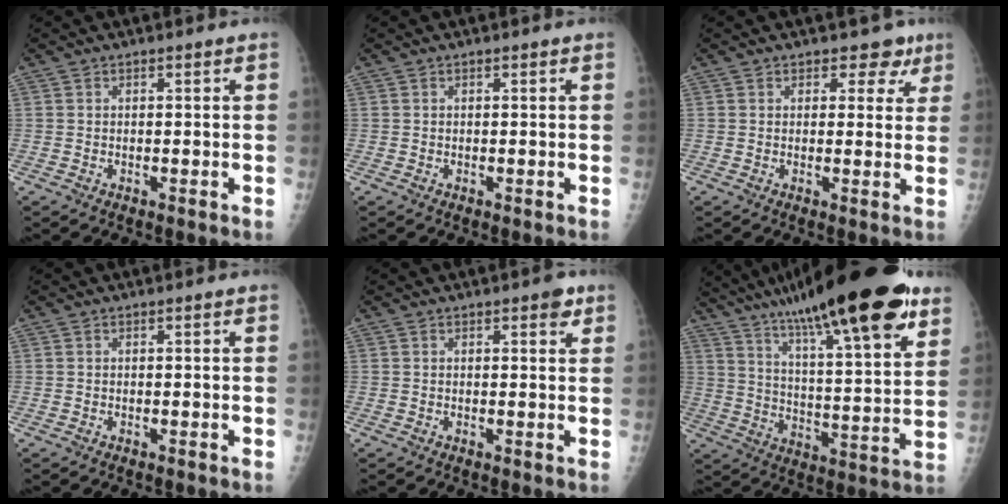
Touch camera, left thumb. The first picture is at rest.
{"total": 0.0}
{"total": 4.5, "force": [2.9, 3.1, 1.3], "torque": [0.020, -0.012, 0.031]}
{"total": 0.0}
{"total": 2.3, "force": [1.4, 1.0, 1.6], "torque": [-0.011, -0.004, 0.013]}
{"total": 29.1, "force": [19.1, 5.9, 21.2], "torque": [-0.318, -0.039, 0.298]}